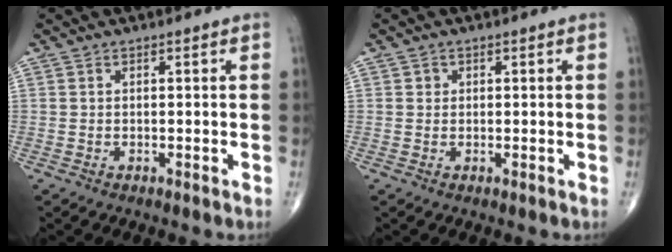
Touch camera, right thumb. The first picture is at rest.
{"total": 0.9, "force": [0.2, 0.9, 0.2], "torque": [0.005, 0.001, 0.002]}